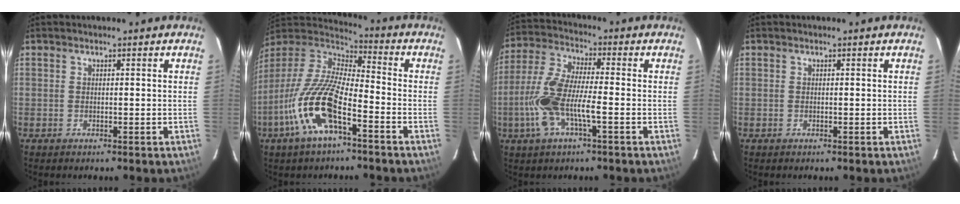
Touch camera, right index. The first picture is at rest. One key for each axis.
{"total": 17.3, "fx": -8.0, "fy": 5.4, "fz": 14.4, "tx": -0.293, "ty": -0.022, "tz": -0.161}
{"total": 12.5, "fx": -3.6, "fy": 3.3, "fz": 11.6, "tx": -0.254, "ty": -0.002, "tz": -0.072}
{"total": 0.0}